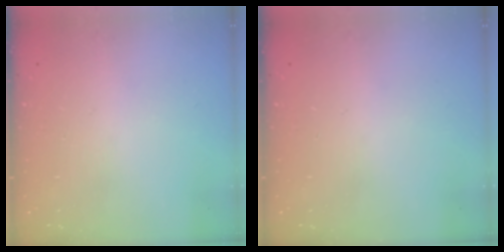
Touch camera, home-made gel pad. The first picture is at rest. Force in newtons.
{"total": 0.0}